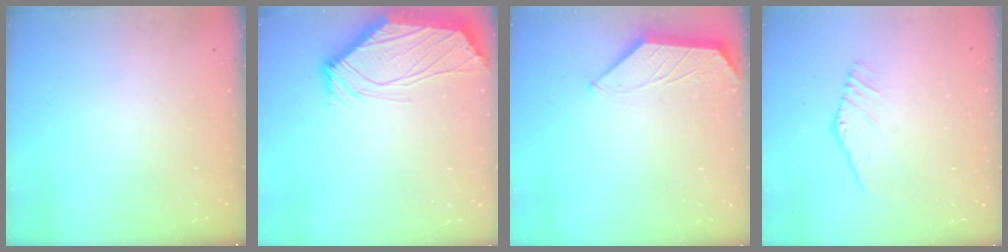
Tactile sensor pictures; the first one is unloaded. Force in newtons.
{"total": 3.4, "press": 3.3, "slide": 0.6}
{"total": 0.7, "press": 0.6, "slide": 0.3}
{"total": 2.0, "press": 2.0, "slide": 0.2}